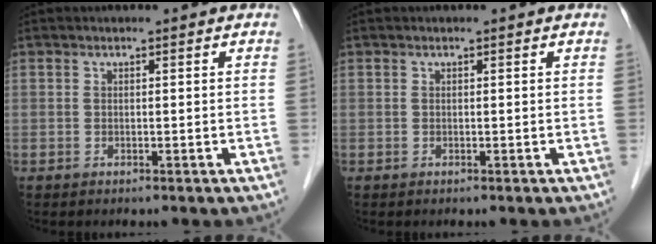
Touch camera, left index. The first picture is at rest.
{"total": 0.0}